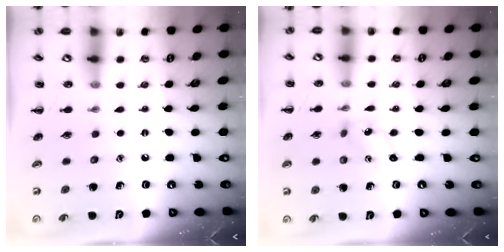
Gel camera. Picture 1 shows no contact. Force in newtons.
{"total": 1.0, "press": 0.9, "slide": 0.3}